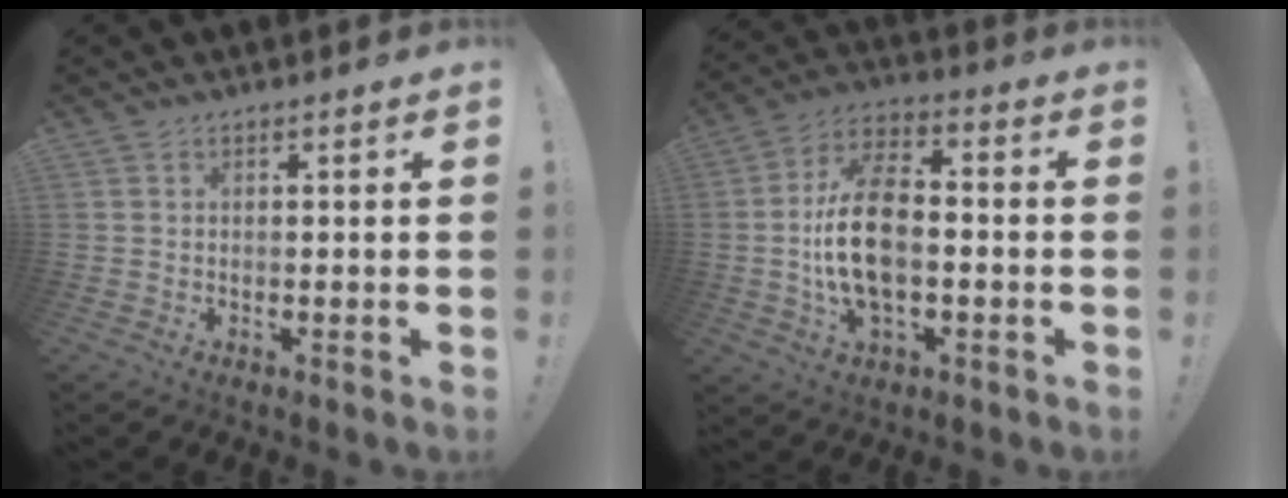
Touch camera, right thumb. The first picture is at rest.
{"total": 16.1, "force": [-1.5, 9.2, 13.1], "torque": [-0.245, 0.006, -0.029]}